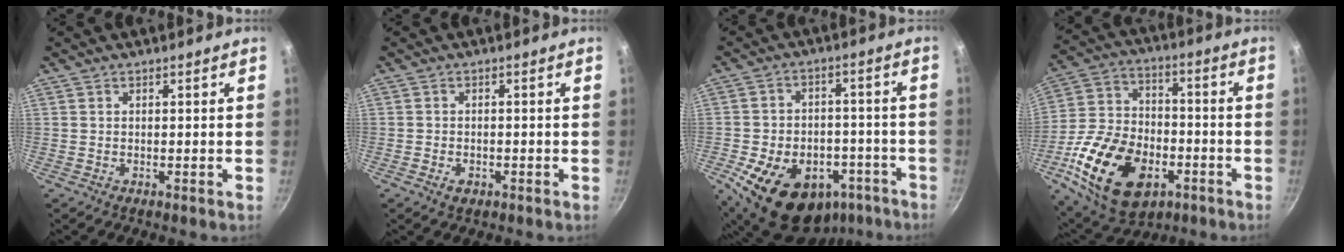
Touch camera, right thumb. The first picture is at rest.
{"total": 2.3, "force": [-1.1, 1.5, 1.3], "torque": [-0.023, 0.008, -0.017]}
{"total": 21.3, "force": [-10.8, 14.0, 11.9], "torque": [-0.160, 0.045, -0.147]}
{"total": 23.6, "force": [-8.6, 14.9, 16.1], "torque": [-0.287, 0.028, -0.142]}